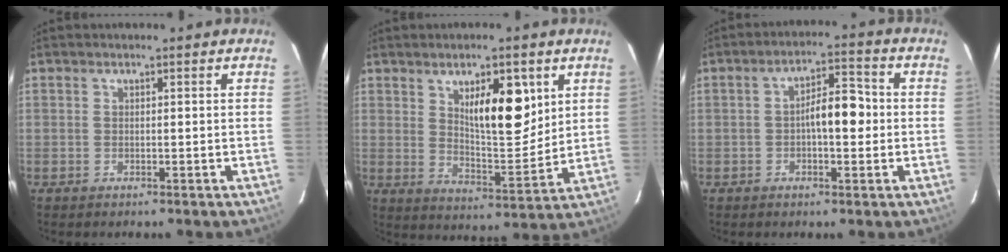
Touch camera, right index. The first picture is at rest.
{"total": 10.5, "force": [4.3, 3.4, 9.0], "torque": [-0.144, -0.008, 0.081]}
{"total": 6.5, "force": [-0.5, 2.3, 6.1], "torque": [-0.099, 0.023, -0.008]}